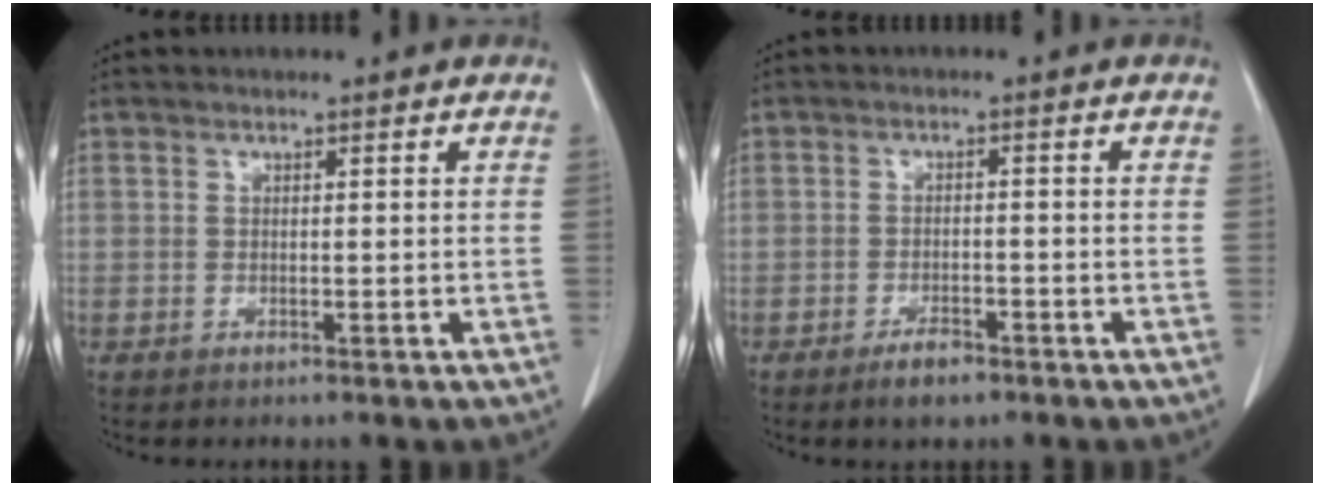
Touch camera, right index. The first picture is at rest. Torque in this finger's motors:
{"motor_torque": [-0.35, -0.46, -0.08, -0.10]}